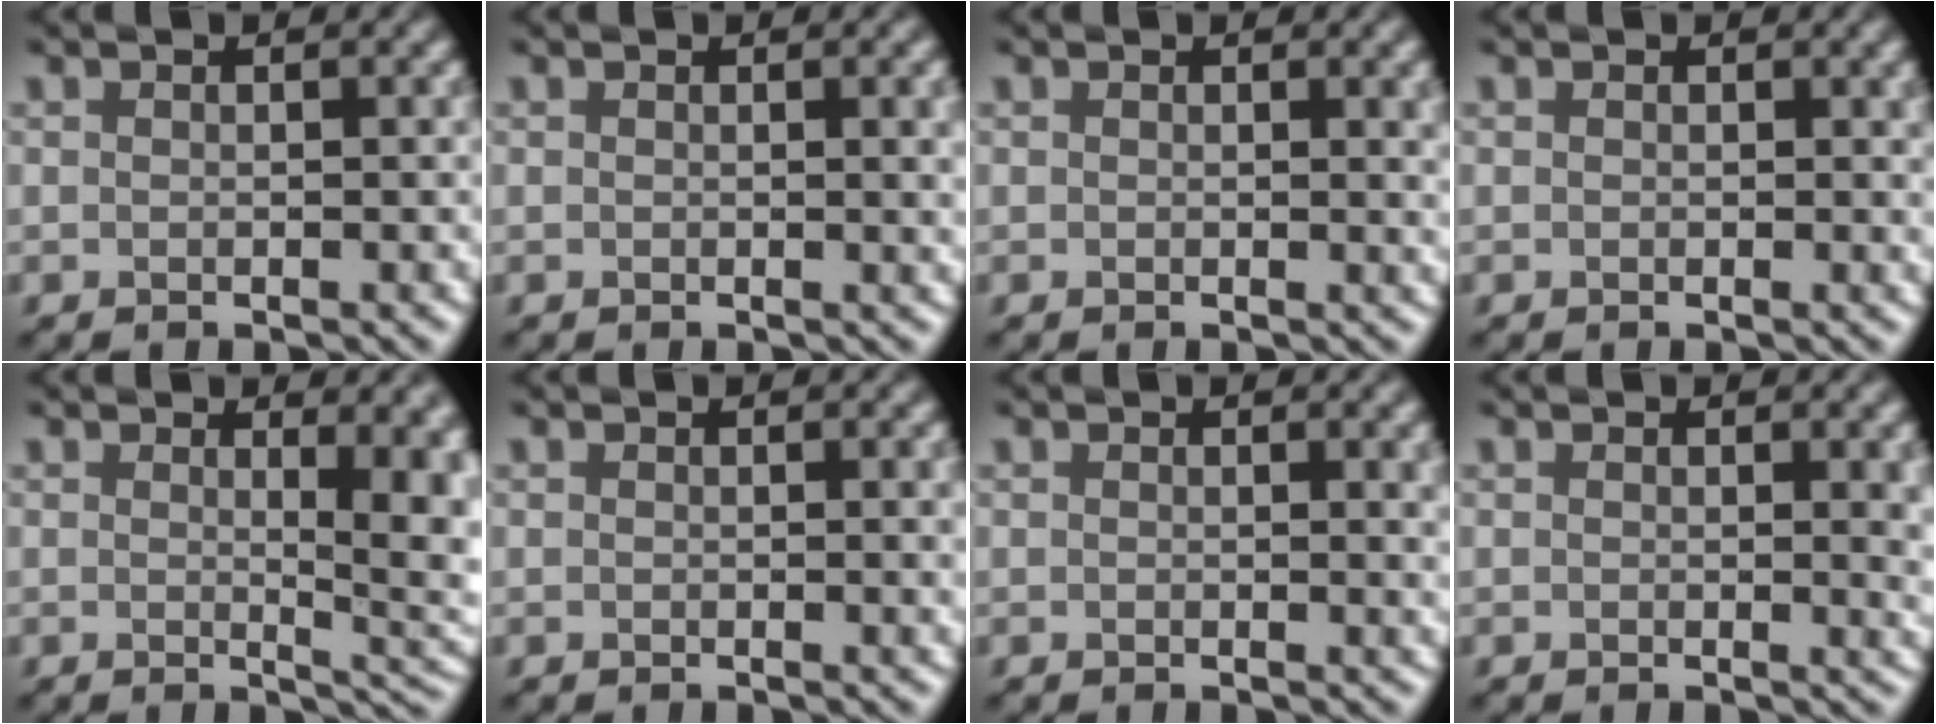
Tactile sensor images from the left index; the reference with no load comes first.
{"total": 2.2, "force": [0.4, 0.6, 2.0], "torque": [-0.017, 0.002, 0.003]}
{"total": 1.7, "force": [0.5, 0.5, 1.5], "torque": [-0.011, 0.001, 0.006]}
{"total": 0.6, "force": [0.3, 0.2, 0.5], "torque": [-0.005, -0.003, 0.003]}
{"total": 7.6, "force": [1.3, 3.1, 6.9], "torque": [-0.045, -0.004, 0.021]}
{"total": 1.6, "force": [0.2, 0.4, 1.5], "torque": [-0.013, 0.001, 0.000]}
{"total": 1.9, "force": [0.5, 0.6, 1.8], "torque": [-0.014, 0.001, 0.005]}
{"total": 2.6, "force": [0.4, 0.7, 2.5], "torque": [-0.022, -0.002, 0.005]}